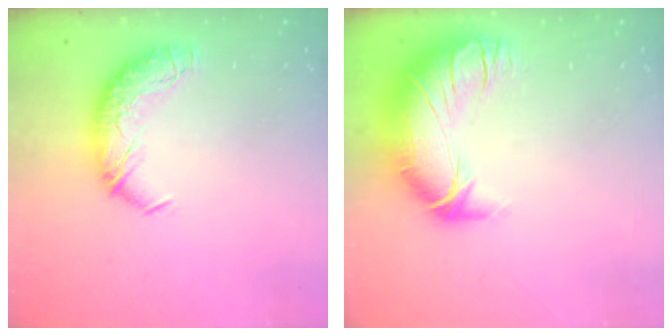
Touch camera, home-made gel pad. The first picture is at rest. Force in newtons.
{"total": 3.8, "press": 2.3, "slide": 3.0}